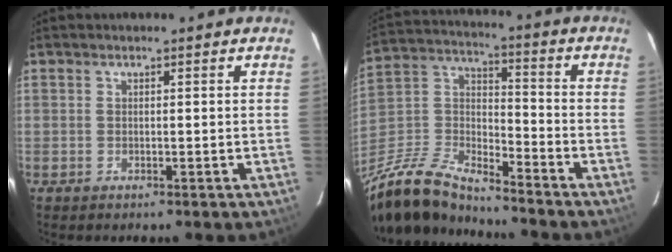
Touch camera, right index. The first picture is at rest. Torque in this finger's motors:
{"motor_torque": [1.09, -1.05, 0.27, 0.06]}